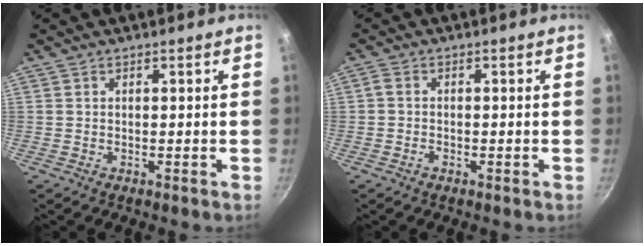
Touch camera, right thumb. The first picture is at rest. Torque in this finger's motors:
{"motor_torque": [-0.38, 0.26, -0.11, 0.14, 0.05]}